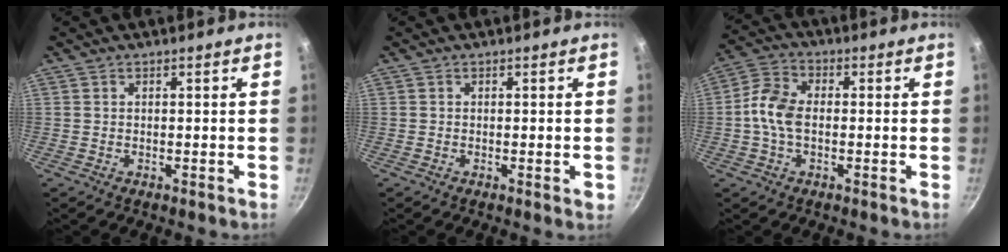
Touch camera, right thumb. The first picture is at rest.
{"total": 1.4, "force": [-0.4, 0.3, 1.3], "torque": [-0.018, -0.001, -0.006]}
{"total": 7.7, "force": [-0.7, 4.9, 5.9], "torque": [-0.115, 0.026, -0.026]}